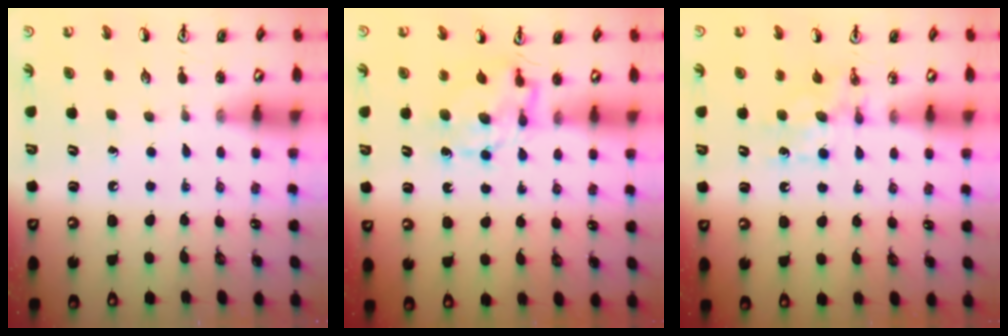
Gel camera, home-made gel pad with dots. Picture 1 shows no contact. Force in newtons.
{"total": 6.4, "press": 6.4, "slide": 0.6}
{"total": 5.5, "press": 5.5, "slide": 0.7}